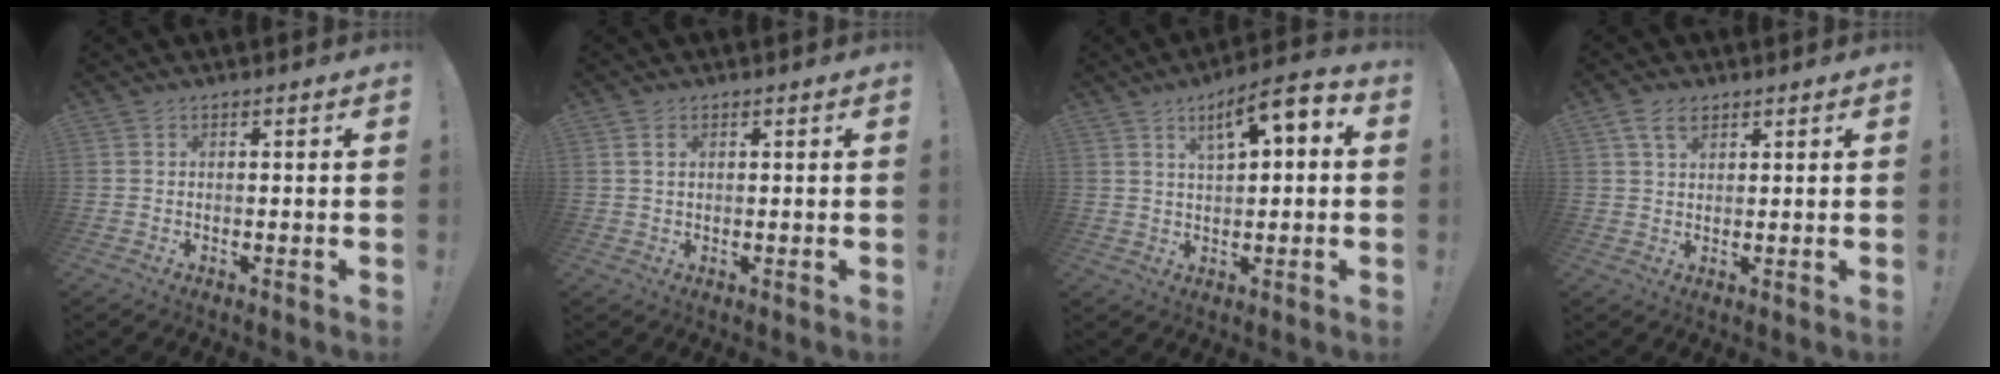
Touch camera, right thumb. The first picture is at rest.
{"total": 2.1, "force": [0.9, 1.3, 1.4], "torque": [-0.022, 0.002, 0.015]}
{"total": 8.5, "force": [3.1, 3.0, 7.3], "torque": [-0.100, -0.020, 0.049]}
{"total": 5.4, "force": [3.1, 3.2, 3.1], "torque": [-0.052, -0.007, 0.058]}